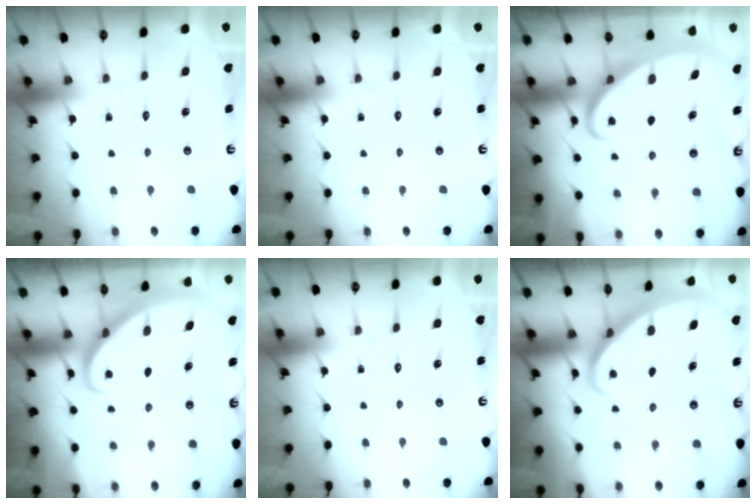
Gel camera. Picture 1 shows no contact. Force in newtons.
{"total": 0.0}
{"total": 2.5, "press": 2.4, "slide": 0.3}
{"total": 2.8, "press": 2.8, "slide": 0.2}
{"total": 0.0}
{"total": 2.1, "press": 2.1, "slide": 0.1}